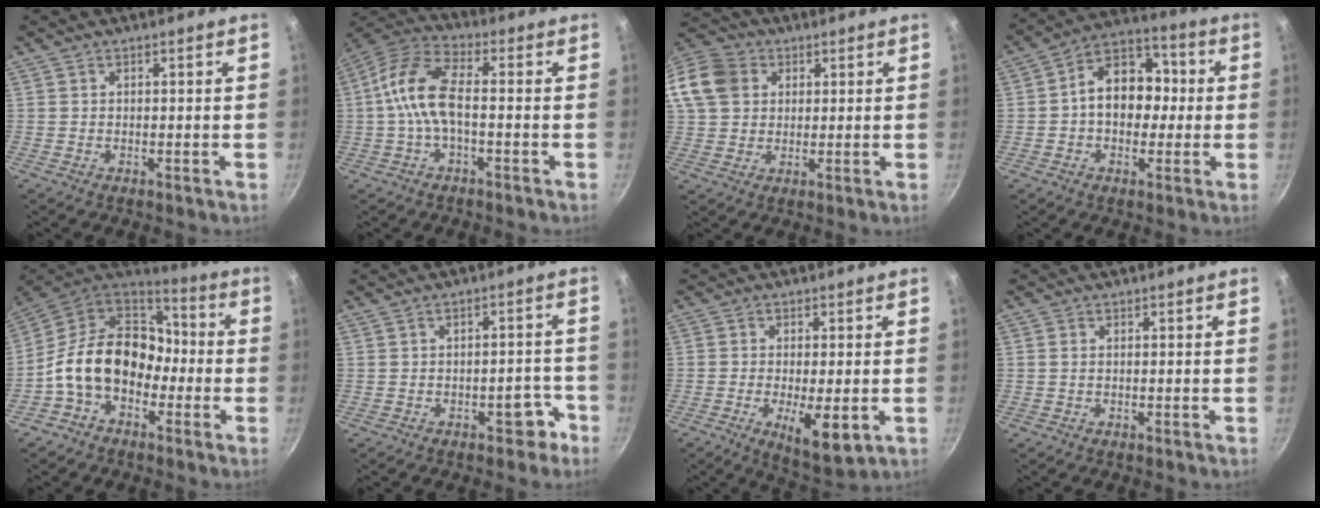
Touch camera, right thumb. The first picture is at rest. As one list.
[{"total": 10.2, "force": [-1.3, 4.6, 9.0], "torque": [-0.189, 0.036, -0.042]}, {"total": 16.0, "force": [4.3, 13.3, 7.9], "torque": [-0.173, 0.028, 0.071]}, {"total": 13.1, "force": [0.1, 9.8, 8.7], "torque": [-0.079, 0.040, -0.017]}, {"total": 17.0, "force": [-3.9, 12.5, 10.9], "torque": [-0.152, 0.060, -0.090]}, {"total": 4.4, "force": [-2.4, 2.5, 2.6], "torque": [-0.006, 0.033, -0.018]}, {"total": 8.5, "force": [-2.1, 2.8, 7.8], "torque": [-0.124, -0.010, -0.021]}, {"total": 0.6, "force": [0.2, 0.4, 0.5], "torque": [-0.010, 0.001, 0.002]}]